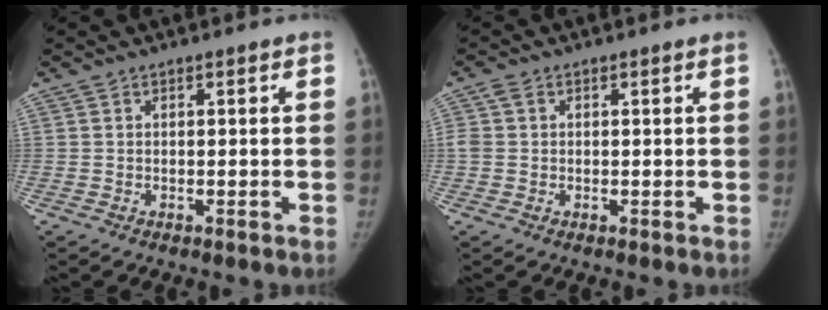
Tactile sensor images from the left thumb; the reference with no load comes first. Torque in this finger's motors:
{"motor_torque": [-0.20, 0.43, 0.21, 0.42, 0.04]}